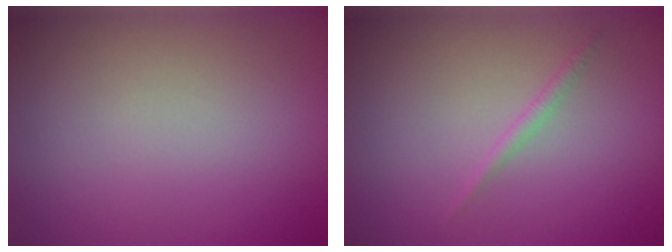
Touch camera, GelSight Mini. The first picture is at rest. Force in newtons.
{"total": 0.8, "press": 0.8, "slide": 0.1}